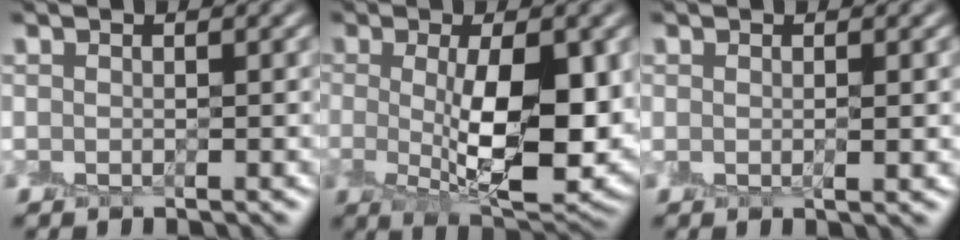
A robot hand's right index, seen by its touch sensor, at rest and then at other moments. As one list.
[{"total": 8.5, "force": [-0.1, 2.8, 8.0], "torque": [-0.124, -0.017, 0.009]}, {"total": 0.9, "force": [0.2, 0.3, 0.9], "torque": [-0.014, 0.000, 0.005]}]